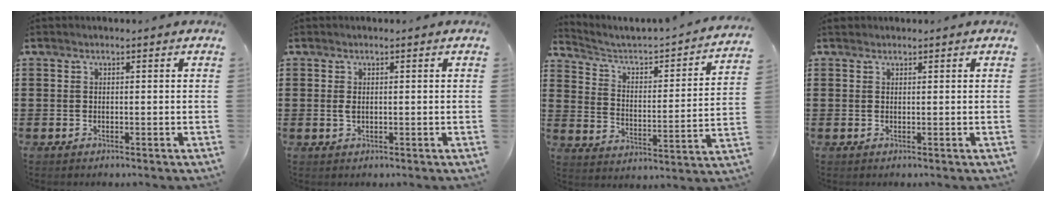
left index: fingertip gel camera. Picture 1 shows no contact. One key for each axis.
{"total": 1.0, "fx": 0.1, "fy": 0.5, "fz": 0.8, "tx": -0.027, "ty": 0.001, "tz": -0.002}
{"total": 2.5, "fx": 2.2, "fy": 0.8, "fz": 0.9, "tx": -0.038, "ty": -0.026, "tz": 0.022}
{"total": 0.7, "fx": 0.6, "fy": 0.3, "fz": 0.0, "tx": -0.002, "ty": 0.001, "tz": 0.013}